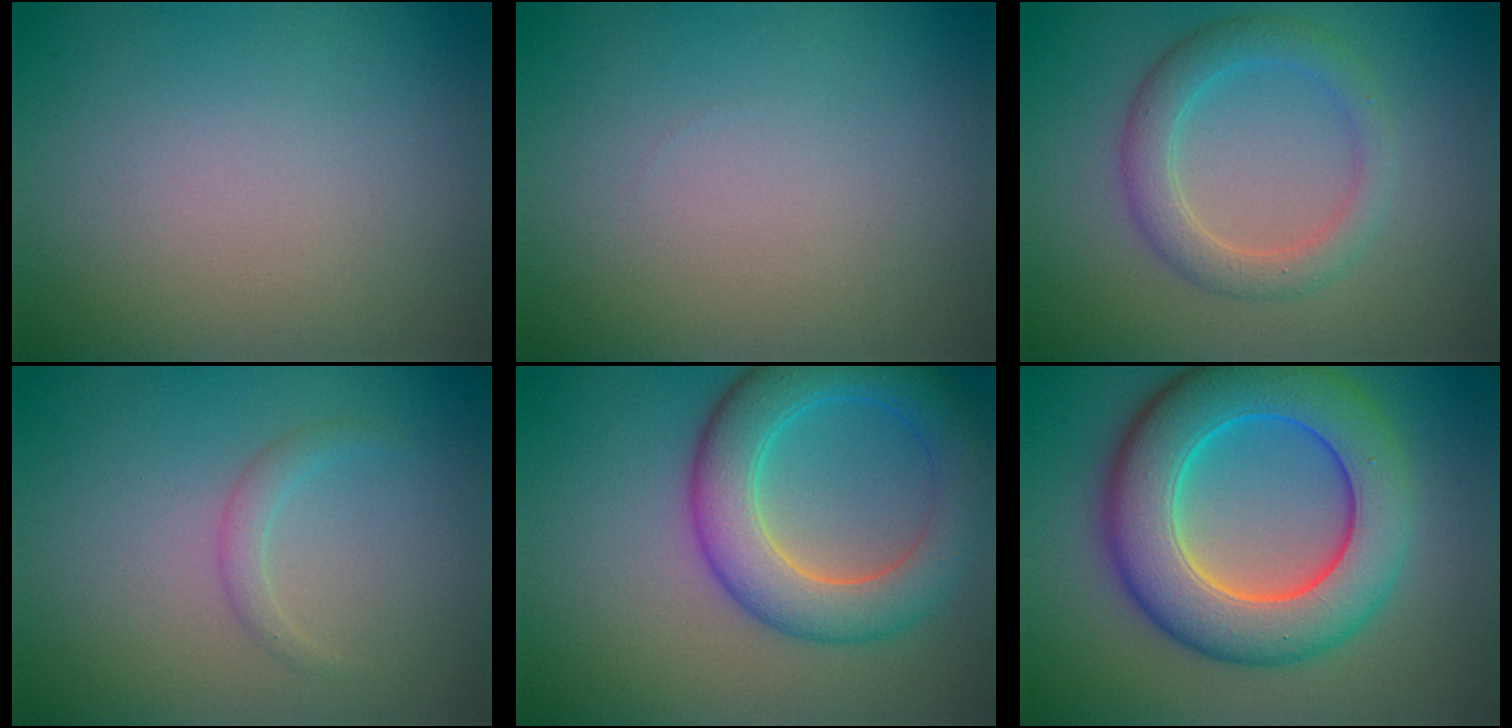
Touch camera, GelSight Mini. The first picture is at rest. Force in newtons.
{"total": 0.0}
{"total": 3.5, "press": 3.5, "slide": 0.1}
{"total": 1.2, "press": 1.2, "slide": 0.1}
{"total": 6.7, "press": 6.7, "slide": 0.3}
{"total": 10.6, "press": 10.6, "slide": 0.2}